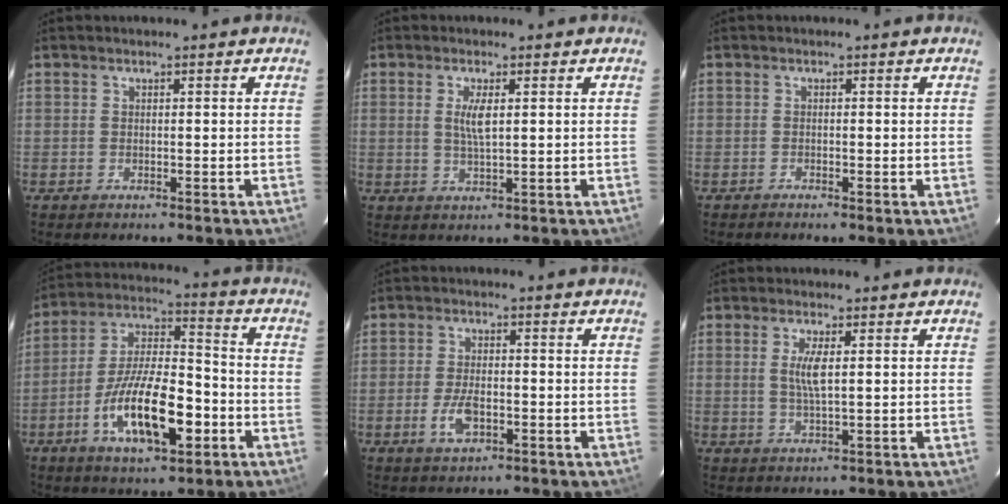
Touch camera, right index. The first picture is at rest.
{"total": 3.6, "force": [0.8, 0.8, 3.4], "torque": [-0.066, -0.003, 0.015]}
{"total": 0.6, "force": [-0.3, 0.1, 0.5], "torque": [-0.011, -0.001, -0.007]}
{"total": 17.2, "force": [-6.6, 6.2, 14.7], "torque": [-0.277, 0.001, -0.113]}
{"total": 5.3, "force": [-2.1, 2.5, 4.2], "torque": [-0.091, -0.003, -0.037]}
{"total": 3.9, "force": [0.7, 0.7, 3.8], "torque": [-0.075, -0.004, 0.014]}